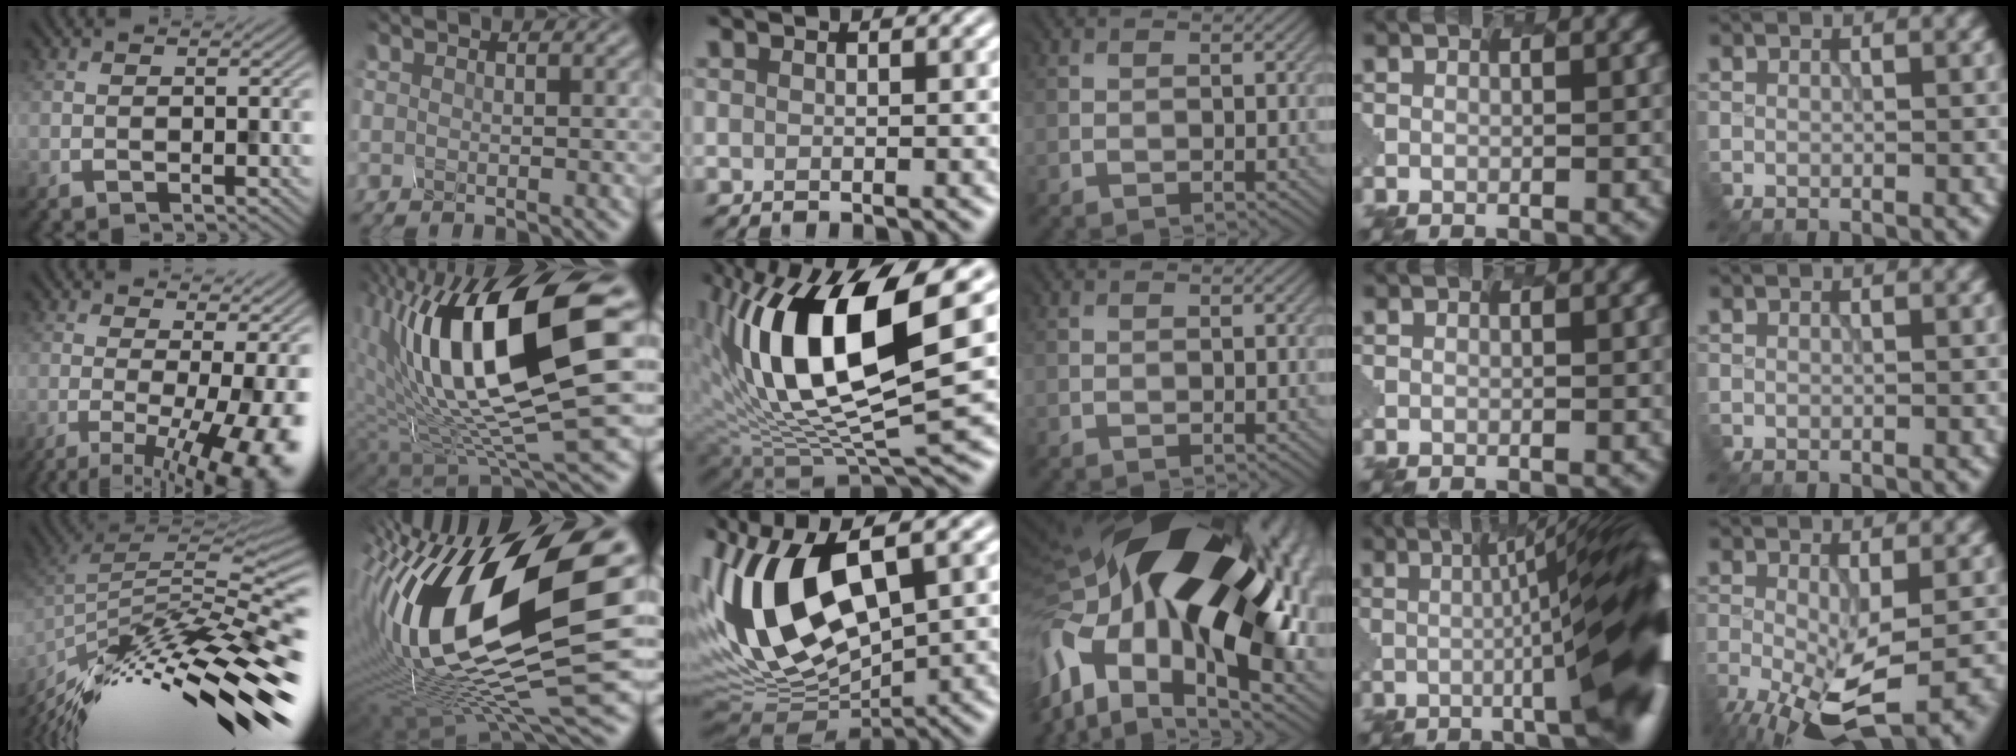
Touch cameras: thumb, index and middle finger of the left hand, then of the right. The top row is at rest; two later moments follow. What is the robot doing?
{"motion": "disassemble", "object": "hinged tin"}